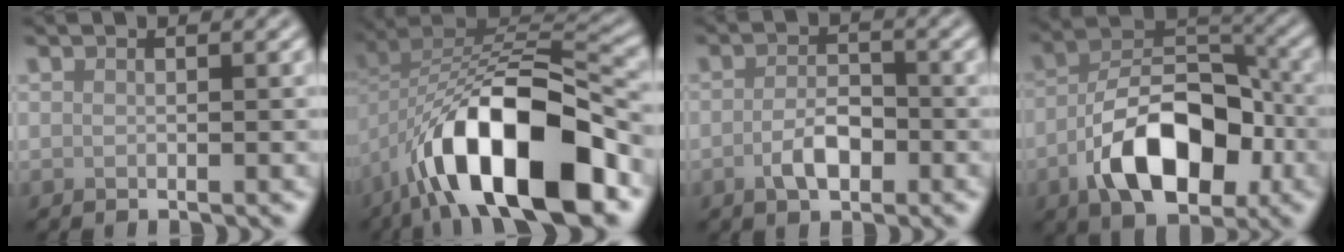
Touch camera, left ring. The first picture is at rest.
{"total": 13.5, "force": [-6.5, 5.6, 10.5], "torque": [-0.165, 0.002, -0.109]}
{"total": 3.0, "force": [-1.2, 1.5, 2.3], "torque": [-0.042, 0.003, -0.024]}
{"total": 10.3, "force": [-4.3, 5.6, 7.5], "torque": [-0.129, 0.006, -0.076]}